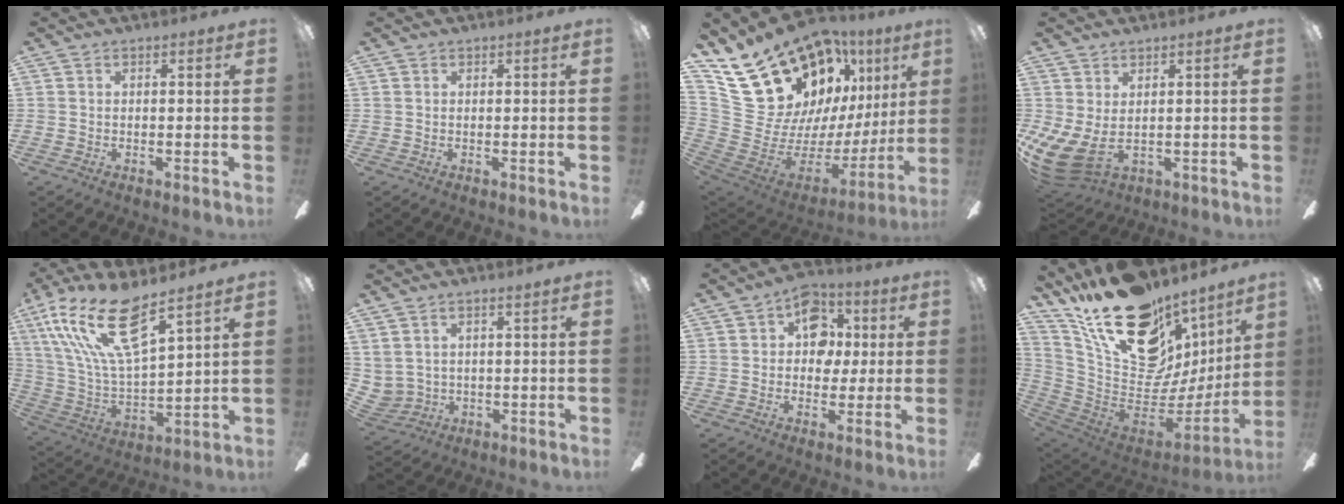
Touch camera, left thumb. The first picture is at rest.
{"total": 0.0}
{"total": 23.2, "force": [16.7, 13.4, 9.1], "torque": [-0.149, -0.122, 0.352]}
{"total": 7.5, "force": [0.8, 3.8, 6.4], "torque": [-0.155, -0.031, 0.019]}
{"total": 21.1, "force": [12.7, 7.4, 15.1], "torque": [-0.320, -0.069, 0.220]}
{"total": 3.8, "force": [2.8, 2.6, 0.4], "torque": [-0.023, -0.010, 0.055]}
{"total": 10.6, "force": [2.8, 8.5, 5.7], "torque": [-0.072, 0.002, 0.050]}
{"total": 28.5, "force": [17.2, 15.5, 16.5], "torque": [-0.280, -0.115, 0.340]}